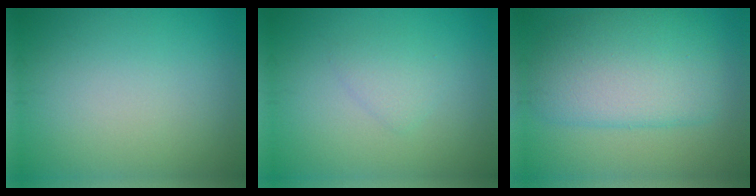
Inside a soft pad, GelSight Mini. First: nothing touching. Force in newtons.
{"total": 1.5, "press": 1.5, "slide": 0.1}
{"total": 7.0, "press": 7.0, "slide": 0.3}